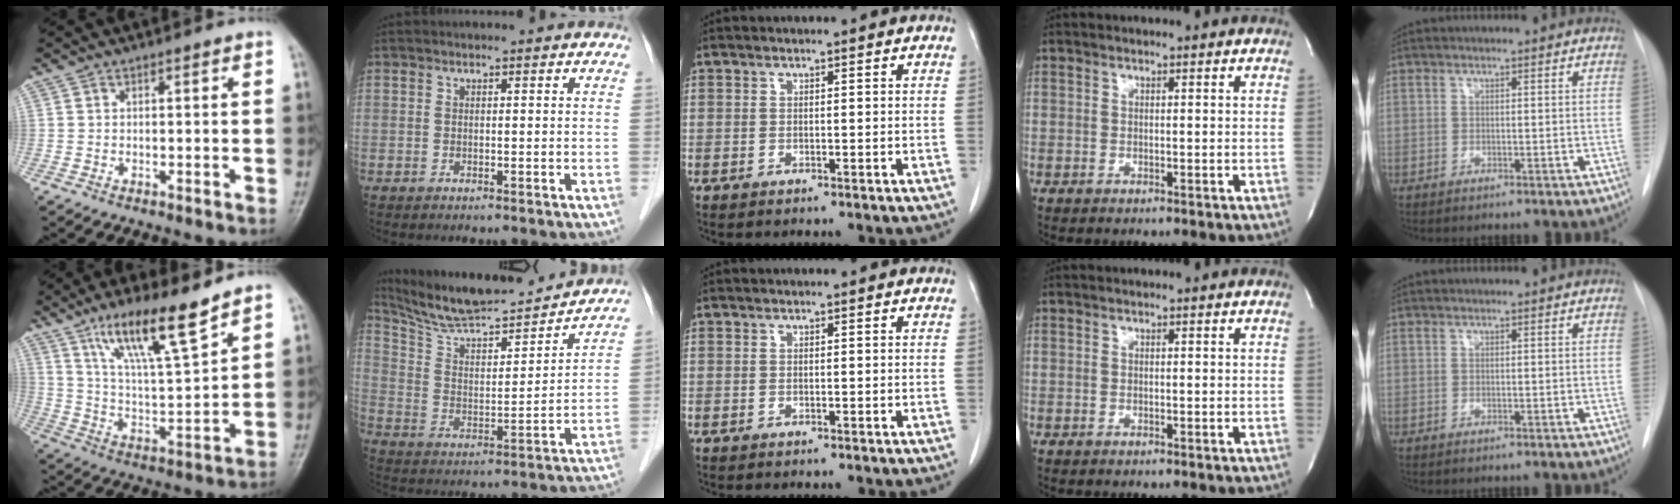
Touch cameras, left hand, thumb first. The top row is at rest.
{"thumb": {"total": 14.3, "force": [9.8, 2.3, 10.2], "torque": [-0.173, -0.056, 0.187]}, "index": {"total": 18.0, "force": [16.9, 1.3, 6.1], "torque": [-0.112, 0.001, 0.275]}}